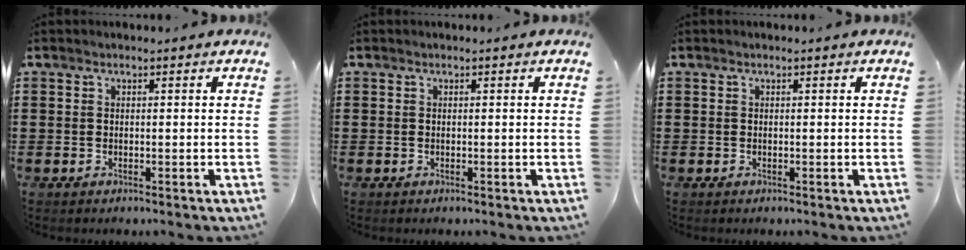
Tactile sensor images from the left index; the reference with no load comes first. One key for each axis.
{"total": 0.0}
{"total": 0.0}